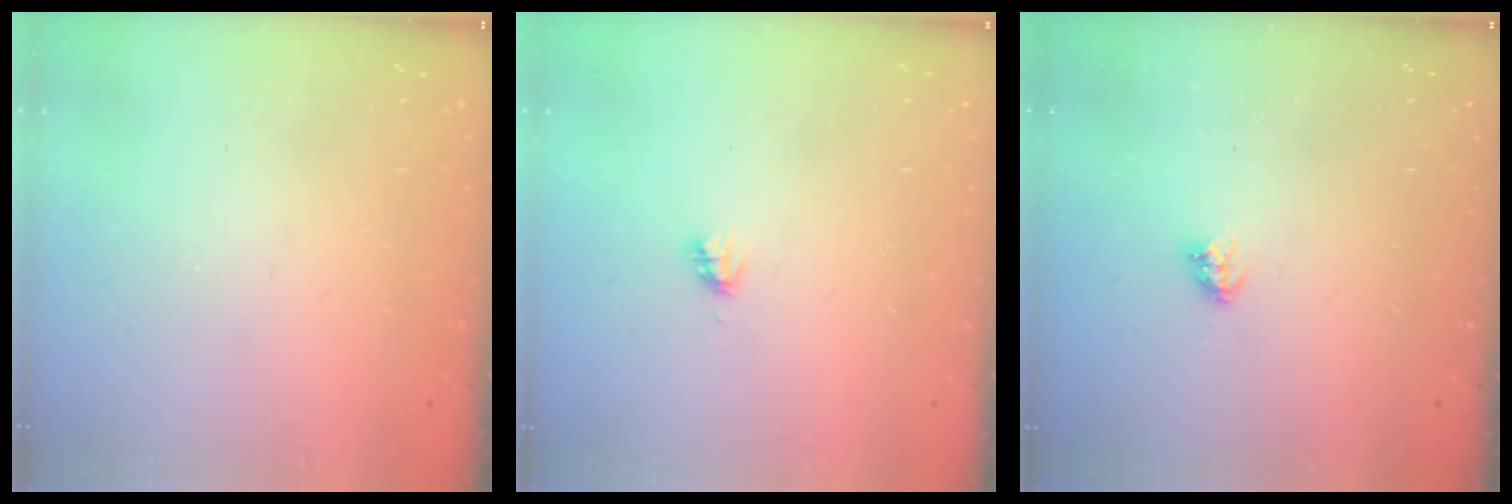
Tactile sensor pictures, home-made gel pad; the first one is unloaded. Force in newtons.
{"total": 2.7, "press": 2.7, "slide": 0.2}
{"total": 3.4, "press": 3.4, "slide": 0.4}